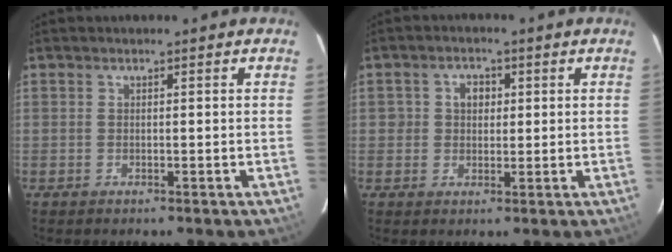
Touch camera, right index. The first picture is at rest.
{"total": 3.3, "force": [0.4, 3.0, 1.3], "torque": [-0.020, 0.011, 0.007]}